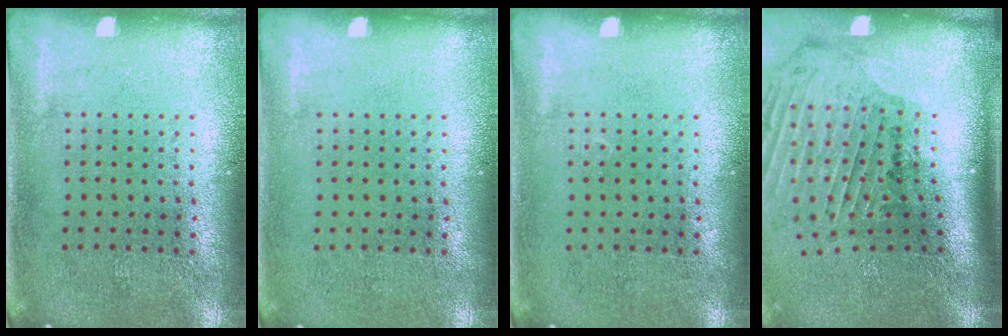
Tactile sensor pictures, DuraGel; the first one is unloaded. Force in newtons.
{"total": 0.0}
{"total": 0.0}
{"total": 2.4, "press": 1.9, "slide": 1.4}